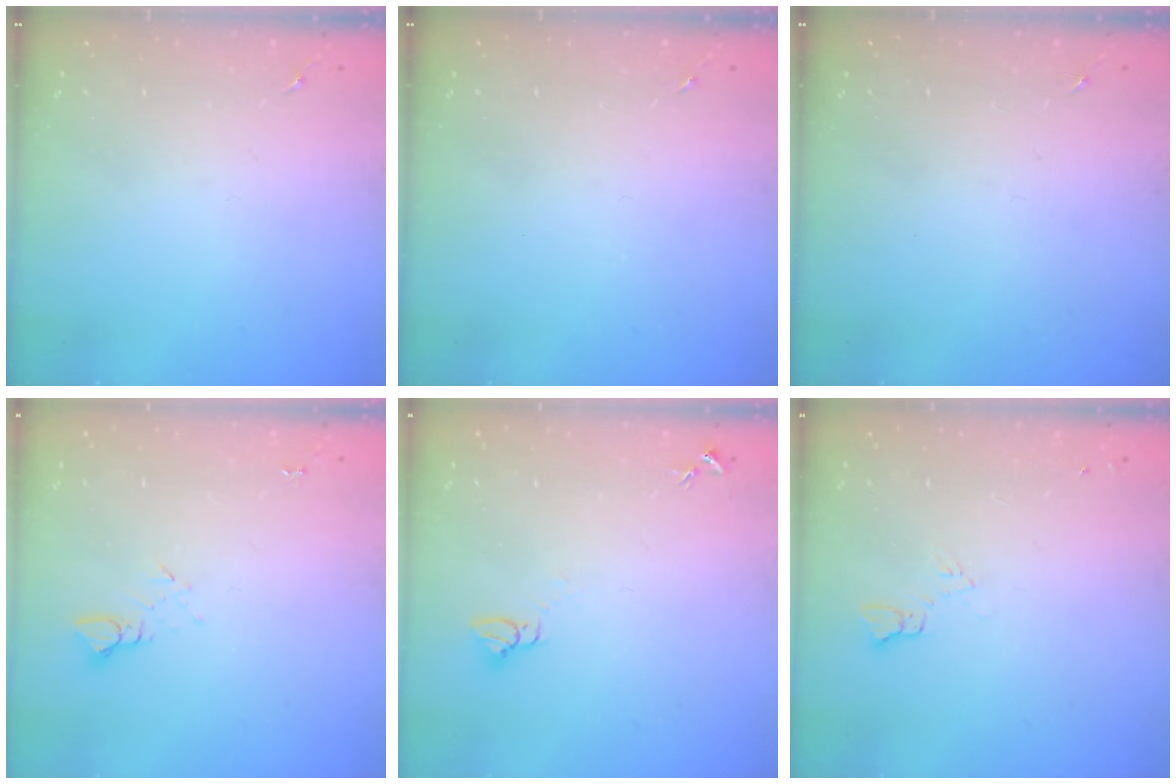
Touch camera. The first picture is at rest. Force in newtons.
{"total": 0.0}
{"total": 0.0}
{"total": 4.2, "press": 4.2, "slide": 0.4}
{"total": 2.8, "press": 2.8, "slide": 0.1}
{"total": 5.3, "press": 5.3, "slide": 0.4}